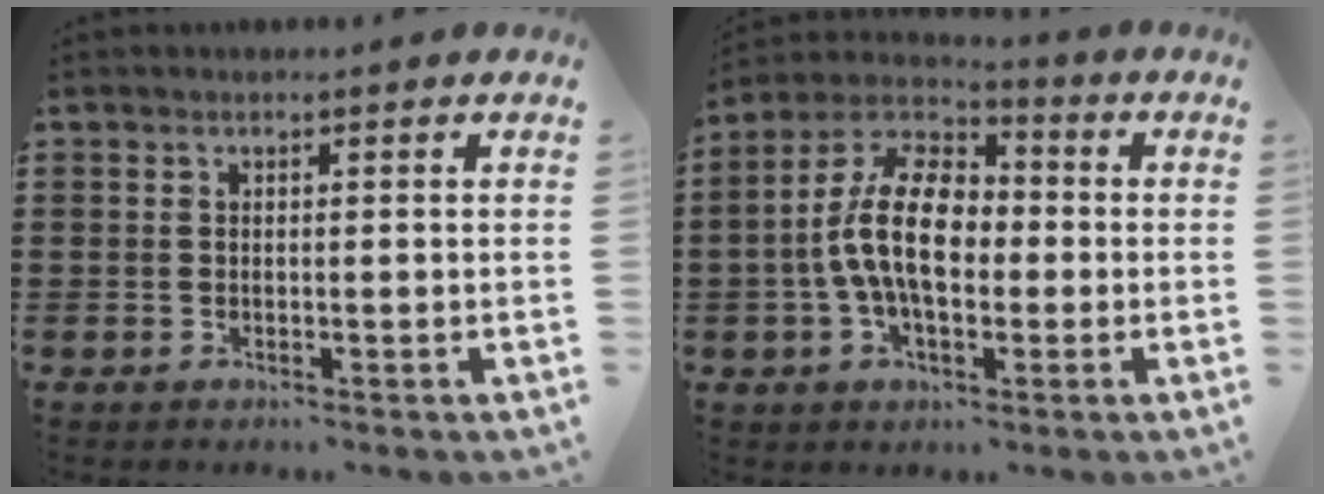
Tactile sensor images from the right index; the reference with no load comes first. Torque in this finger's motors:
{"motor_torque": [2.14, 0.00, 1.05, 0.21]}